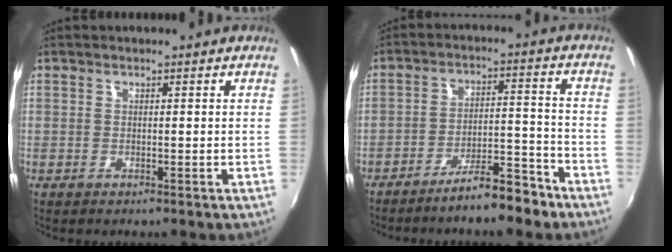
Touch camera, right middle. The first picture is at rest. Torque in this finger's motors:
{"motor_torque": [0.85, -1.29, 0.35, 0.11]}